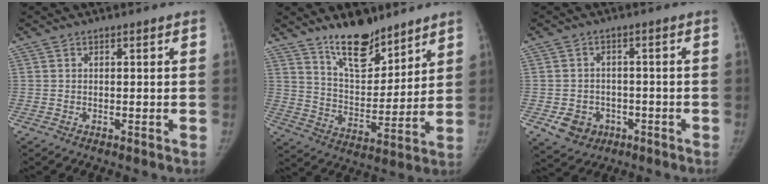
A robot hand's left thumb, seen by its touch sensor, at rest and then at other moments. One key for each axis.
{"total": 13.3, "fx": 10.4, "fy": 5.4, "fz": 6.4, "tx": -0.070, "ty": -0.081, "tz": 0.186}
{"total": 6.1, "fx": -2.3, "fy": 5.2, "fz": 2.1, "tx": -0.019, "ty": 0.013, "tz": -0.025}